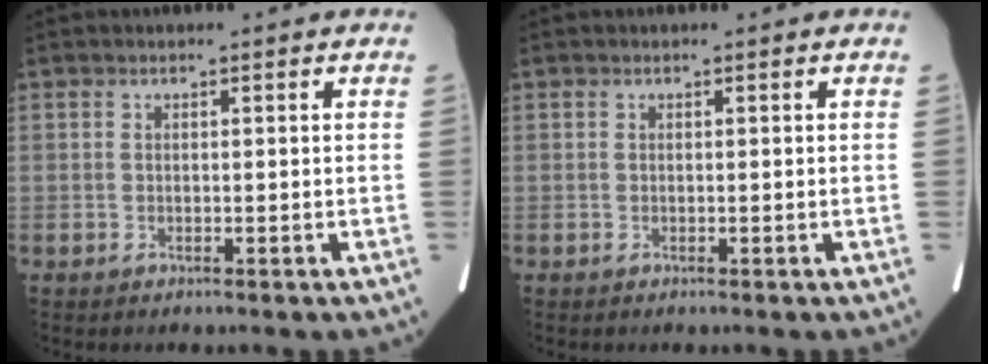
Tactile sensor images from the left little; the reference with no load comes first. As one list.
[{"total": 0.0}]